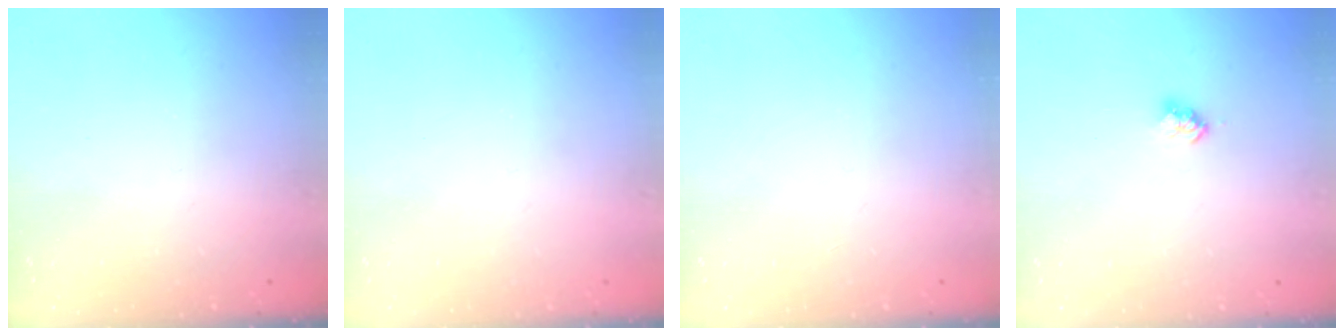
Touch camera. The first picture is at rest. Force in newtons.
{"total": 0.5, "press": 0.5, "slide": 0.1}
{"total": 0.0}
{"total": 2.8, "press": 2.8, "slide": 0.4}